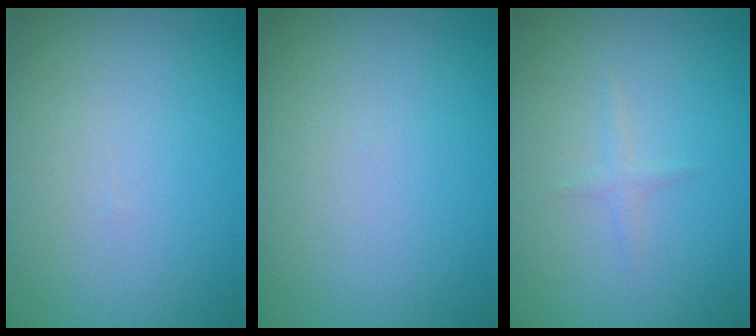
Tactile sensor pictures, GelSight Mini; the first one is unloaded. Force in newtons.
{"total": 0.0}
{"total": 0.8, "press": 0.8, "slide": 0.1}